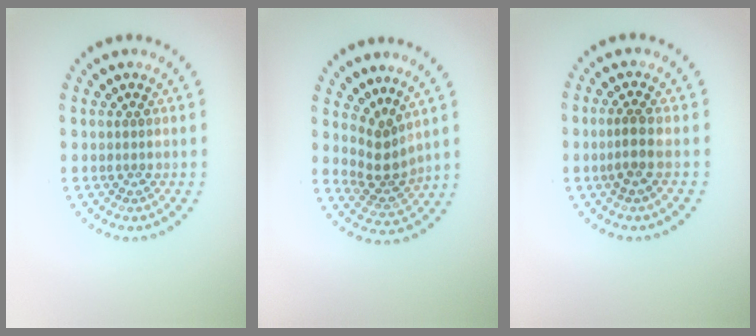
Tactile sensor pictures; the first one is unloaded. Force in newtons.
{"total": 2.9, "press": 2.0, "slide": 2.1}
{"total": 1.9, "press": 1.4, "slide": 1.3}